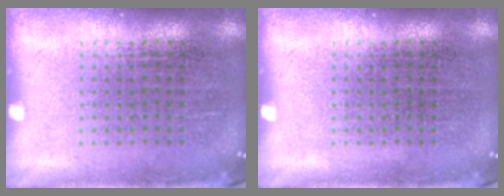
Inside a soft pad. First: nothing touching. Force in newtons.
{"total": 0.0}